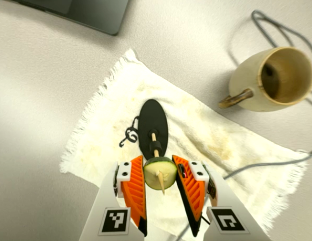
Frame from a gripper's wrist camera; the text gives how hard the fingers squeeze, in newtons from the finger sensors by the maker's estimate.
{"total": 8.7, "left": 8.4, "right": 9.1}